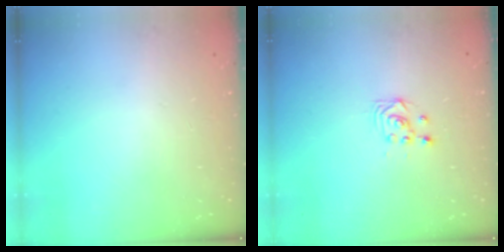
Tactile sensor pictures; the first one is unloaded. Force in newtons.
{"total": 3.3, "press": 3.3, "slide": 0.4}